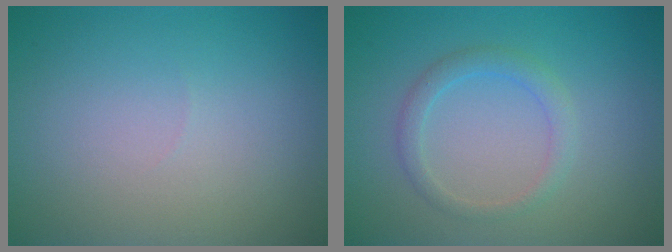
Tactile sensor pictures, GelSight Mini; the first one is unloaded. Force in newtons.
{"total": 1.8, "press": 1.8, "slide": 0.0}